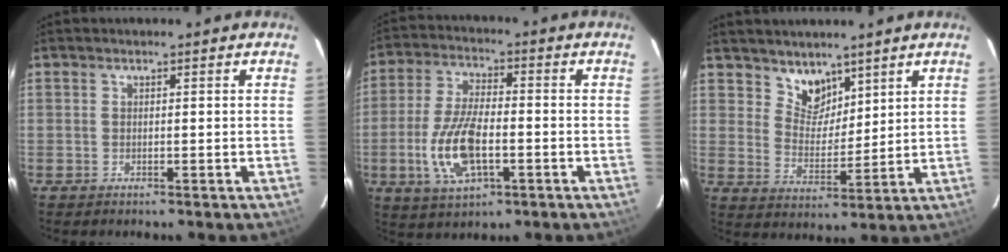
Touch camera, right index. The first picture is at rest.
{"total": 12.4, "force": [-3.3, 5.4, 10.6], "torque": [-0.227, -0.004, -0.059]}
{"total": 6.4, "force": [4.9, 3.7, 1.7], "torque": [-0.018, -0.001, 0.094]}